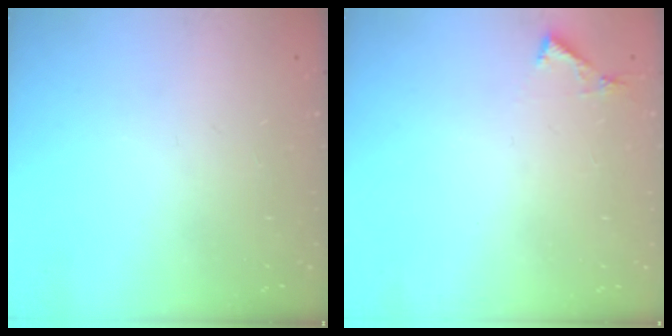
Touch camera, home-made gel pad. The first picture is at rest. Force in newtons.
{"total": 4.1, "press": 4.1, "slide": 0.5}